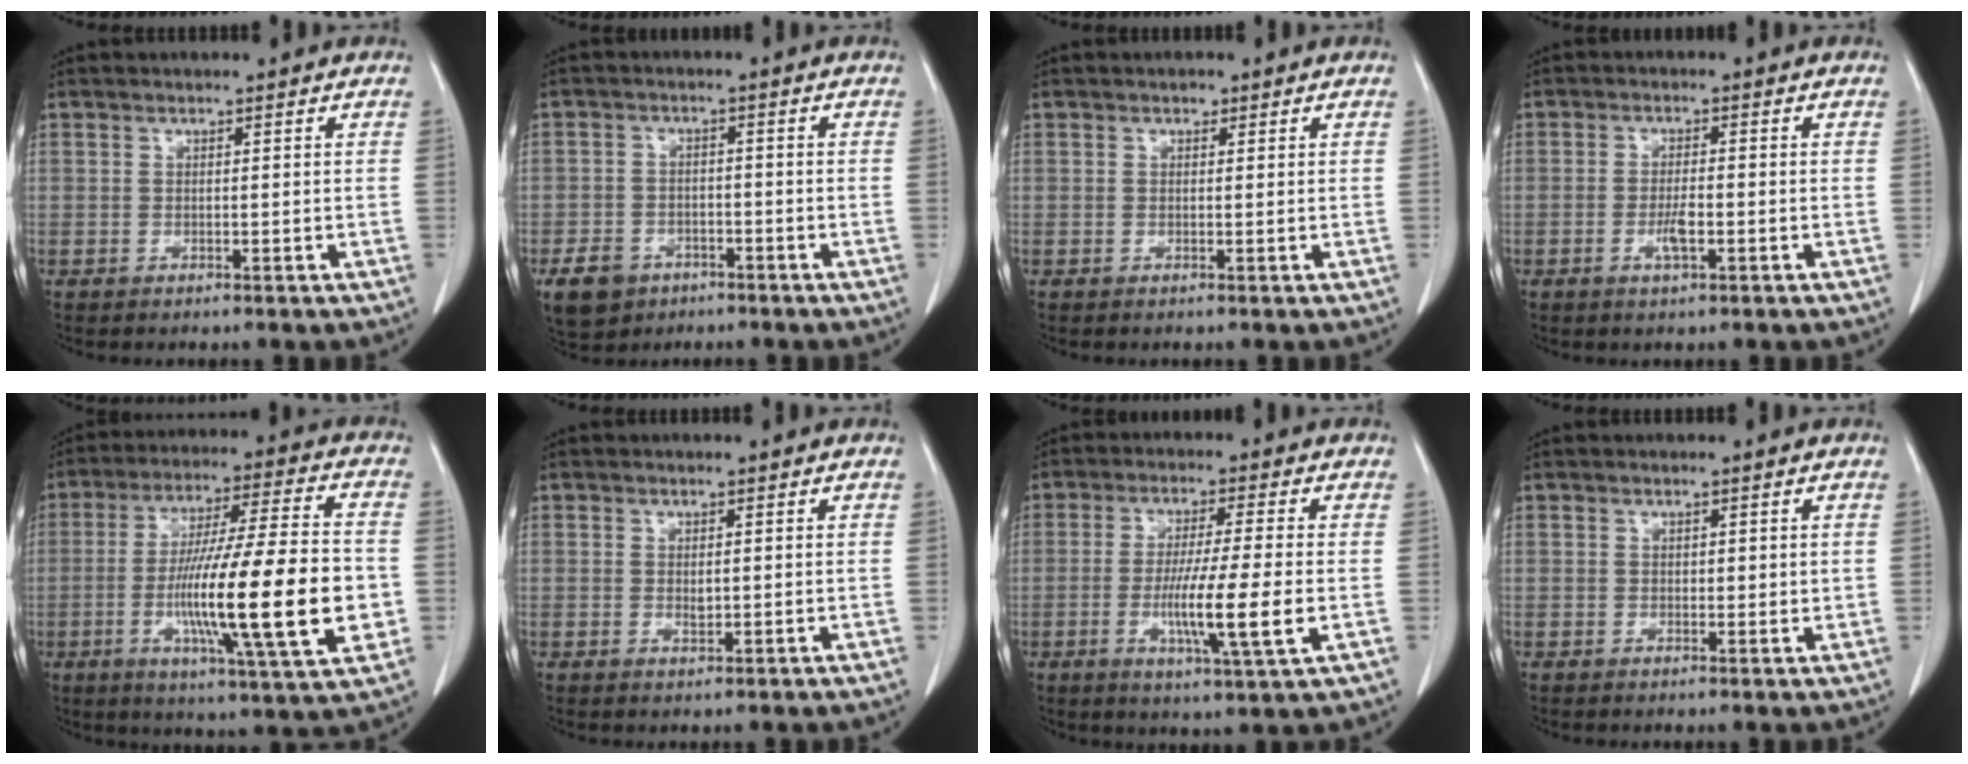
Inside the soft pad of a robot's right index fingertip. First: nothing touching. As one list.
[{"total": 6.2, "force": [-3.6, 4.6, 2.0], "torque": [-0.043, 0.003, -0.055]}, {"total": 0.7, "force": [0.4, 0.5, 0.2], "torque": [-0.002, -0.001, 0.003]}, {"total": 3.1, "force": [-1.0, 0.6, 2.8], "torque": [-0.055, -0.001, -0.015]}, {"total": 21.5, "force": [-4.1, 1.3, 21.0], "torque": [-0.336, -0.012, -0.064]}, {"total": 1.1, "force": [0.1, 0.6, 1.0], "torque": [-0.016, -0.003, 0.007]}, {"total": 10.4, "force": [-2.2, -0.3, 10.2], "torque": [-0.181, -0.021, -0.040]}, {"total": 1.3, "force": [0.4, 0.7, 1.0], "torque": [-0.012, -0.002, 0.005]}]